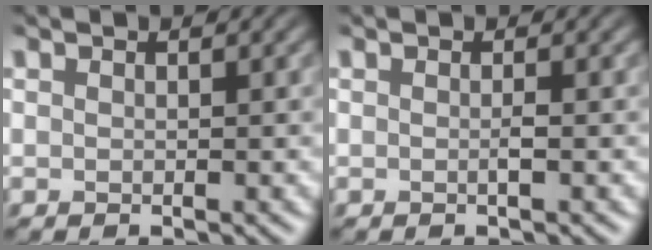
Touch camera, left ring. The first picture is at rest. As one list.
[{"total": 0.7, "force": [-0.6, -0.2, 0.3], "torque": [-0.009, -0.008, -0.014]}]